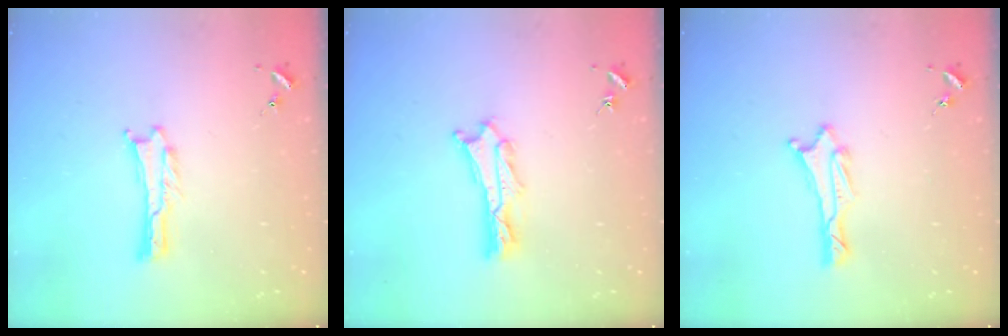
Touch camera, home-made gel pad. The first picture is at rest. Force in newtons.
{"total": 2.4, "press": 2.4, "slide": 0.3}
{"total": 1.5, "press": 1.5, "slide": 0.2}